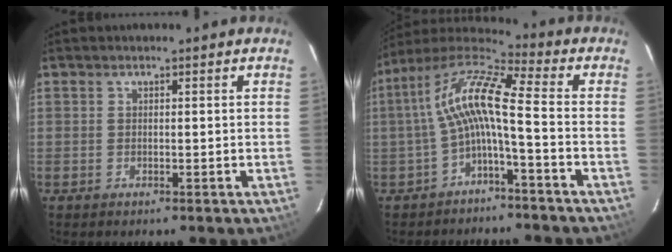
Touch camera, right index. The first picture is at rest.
{"total": 11.9, "force": [-1.8, 1.8, 11.6], "torque": [-0.235, 0.021, -0.037]}